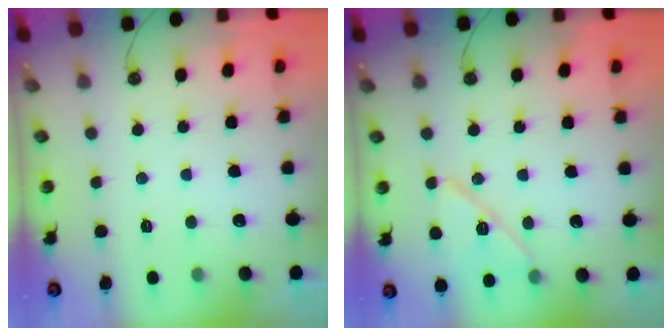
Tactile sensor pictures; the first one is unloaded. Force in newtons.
{"total": 12.6, "press": 12.6, "slide": 0.6}